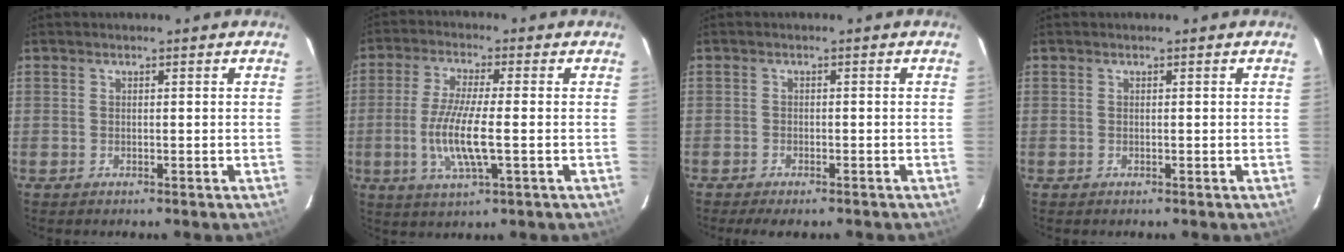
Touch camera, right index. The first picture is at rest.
{"total": 9.9, "force": [-1.9, 1.5, 9.6], "torque": [-0.193, -0.010, -0.039]}
{"total": 4.7, "force": [-4.0, 1.4, 2.2], "torque": [-0.048, -0.014, -0.060]}
{"total": 0.0}